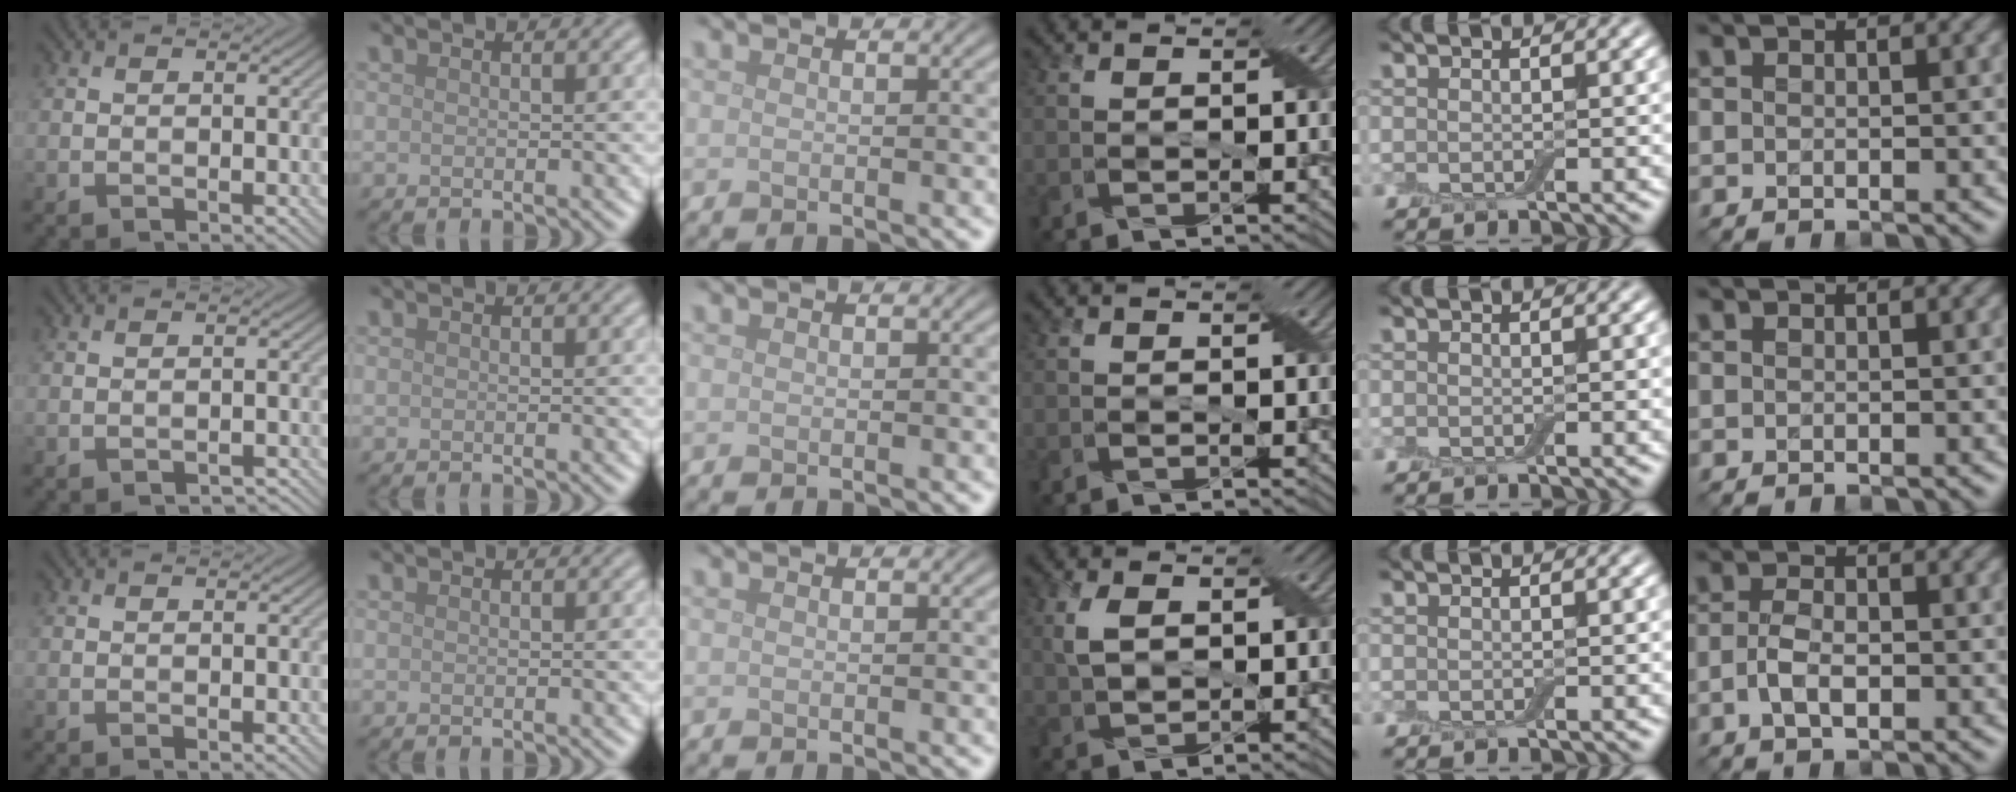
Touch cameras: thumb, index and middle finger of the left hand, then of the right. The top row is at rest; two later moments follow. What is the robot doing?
{"motion": "peel", "object": "adhesive wrap"}